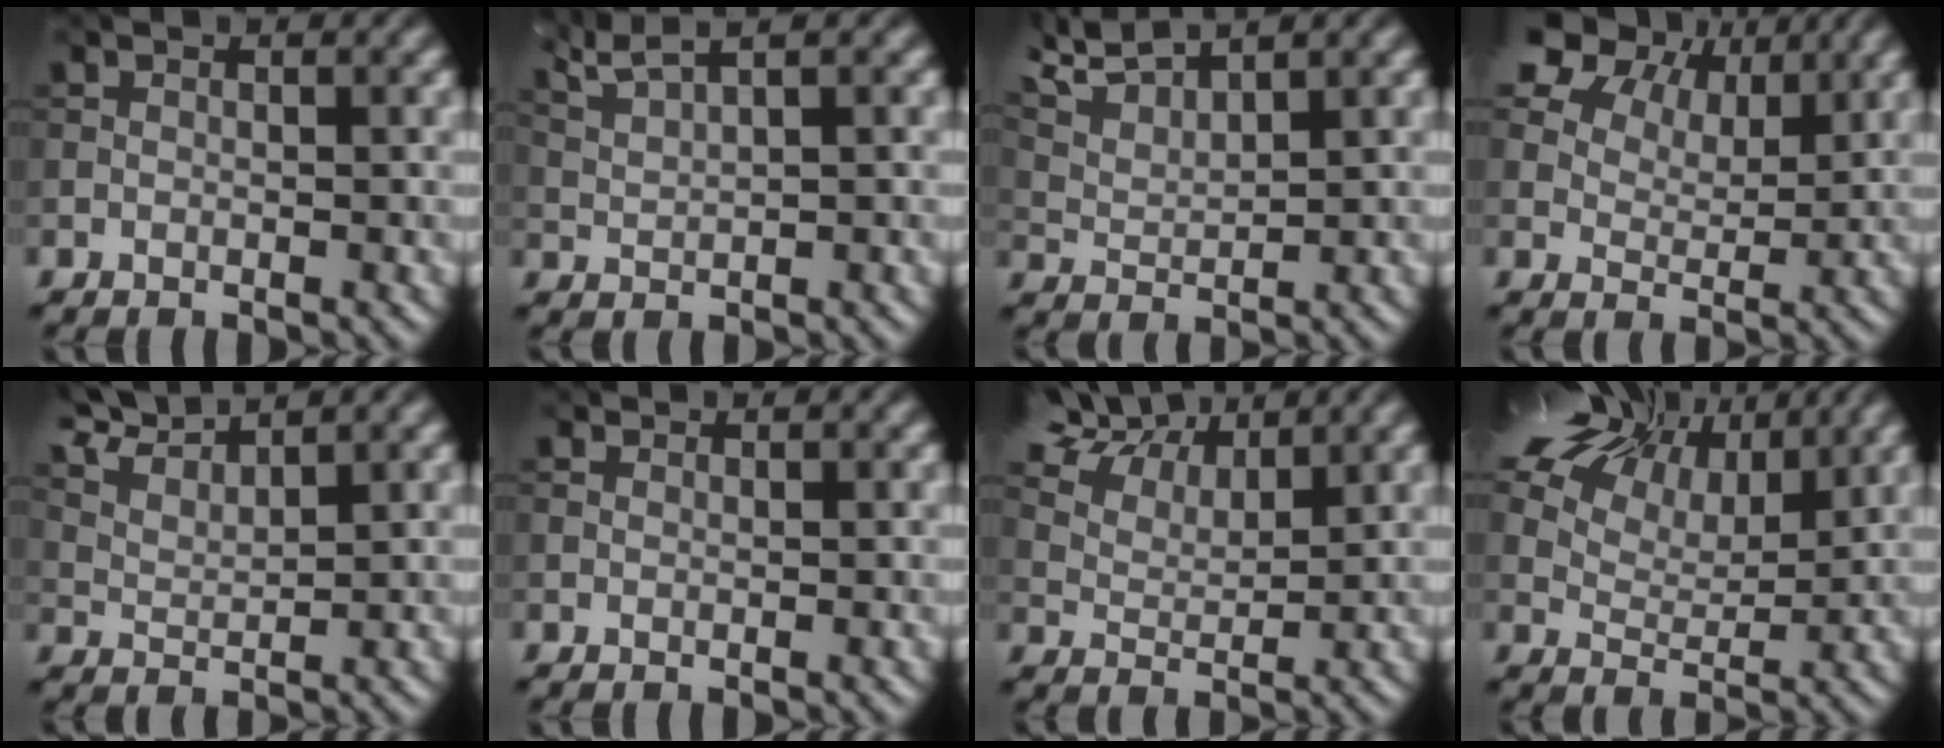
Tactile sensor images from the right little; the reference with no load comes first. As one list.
[{"total": 2.6, "force": [2.1, -0.4, 1.4], "torque": [-0.056, 0.004, 0.069]}, {"total": 3.3, "force": [3.2, -0.2, 0.9], "torque": [-0.052, 0.002, 0.091]}, {"total": 8.7, "force": [6.3, 4.6, 4.0], "torque": [-0.124, 0.007, 0.133]}, {"total": 3.7, "force": [3.5, -0.1, 1.0], "torque": [-0.049, -0.001, 0.090]}, {"total": 0.9, "force": [0.2, -0.7, -0.7], "torque": [0.002, -0.016, 0.017]}, {"total": 7.7, "force": [6.3, 2.6, 3.5], "torque": [-0.110, 0.012, 0.127]}, {"total": 13.3, "force": [8.2, 6.9, 7.9], "torque": [-0.191, 0.035, 0.148]}]